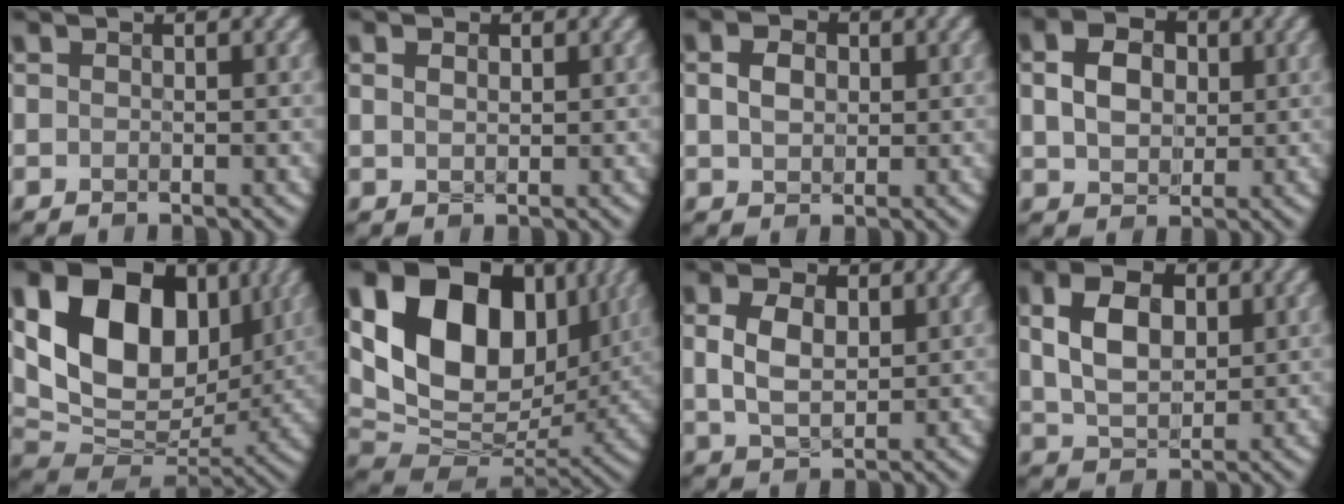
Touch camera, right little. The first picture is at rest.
{"total": 0.7, "force": [0.2, 0.5, 0.5], "torque": [-0.016, -0.002, 0.016]}
{"total": 2.1, "force": [-0.1, 1.7, 1.3], "torque": [-0.036, 0.000, 0.005]}
{"total": 4.1, "force": [0.2, 3.2, 2.6], "torque": [-0.062, 0.003, 0.007]}
{"total": 14.5, "force": [3.7, 10.1, 9.7], "torque": [-0.188, 0.014, 0.076]}
{"total": 16.0, "force": [4.7, 10.9, 10.7], "torque": [-0.210, 0.022, 0.090]}
{"total": 3.5, "force": [0.2, 2.3, 2.7], "torque": [-0.068, -0.003, 0.014]}
{"total": 5.7, "force": [0.8, 3.7, 4.3], "torque": [-0.094, 0.004, 0.020]}